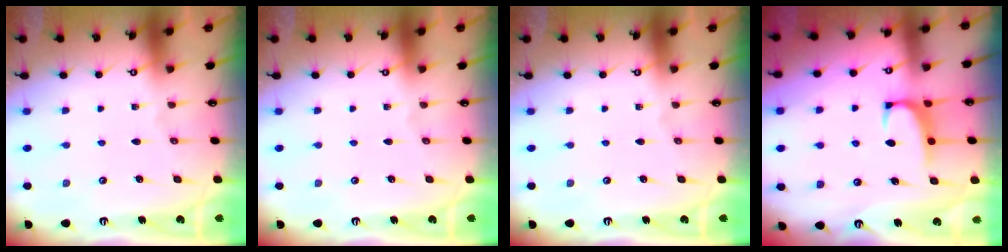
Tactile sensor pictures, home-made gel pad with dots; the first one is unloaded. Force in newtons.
{"total": 0.0}
{"total": 0.0}
{"total": 1.3, "press": 1.1, "slide": 0.8}